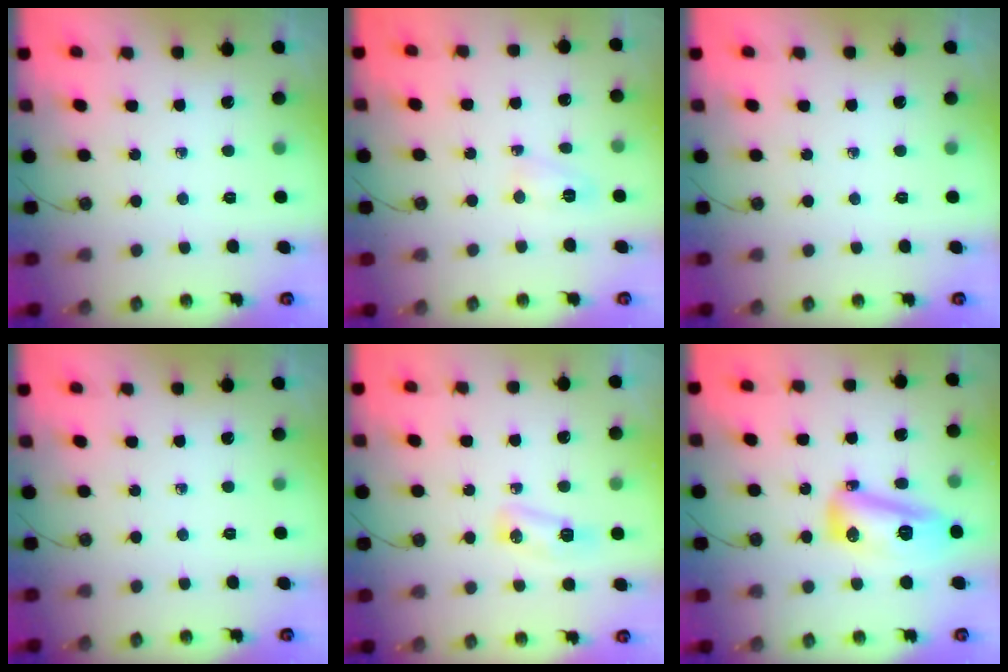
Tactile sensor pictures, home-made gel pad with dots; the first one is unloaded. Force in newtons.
{"total": 3.9, "press": 3.9, "slide": 0.5}
{"total": 0.0}
{"total": 0.0}
{"total": 5.5, "press": 5.5, "slide": 0.5}
{"total": 13.1, "press": 13.0, "slide": 1.1}